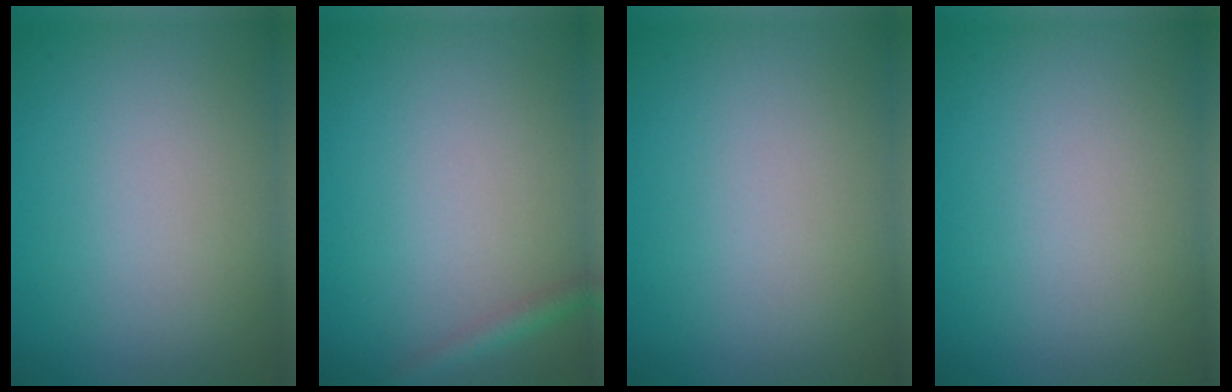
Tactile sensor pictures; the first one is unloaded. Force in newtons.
{"total": 1.4, "press": 1.4, "slide": 0.1}
{"total": 0.0}
{"total": 0.0}